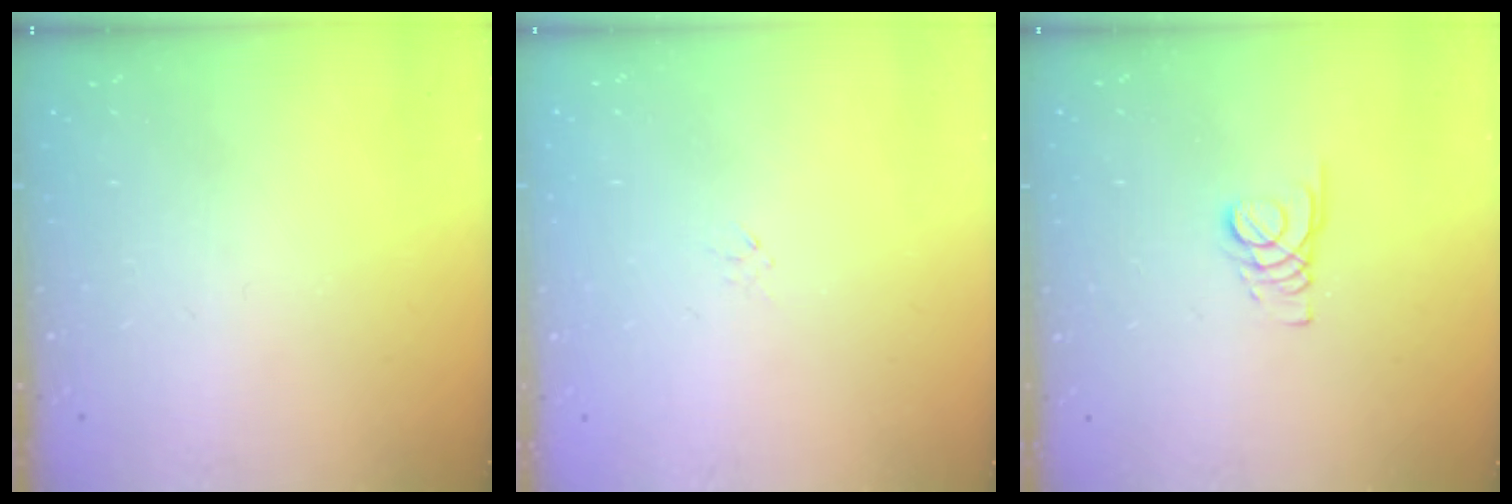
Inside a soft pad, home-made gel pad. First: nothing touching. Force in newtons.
{"total": 0.0}
{"total": 1.8, "press": 1.7, "slide": 0.1}